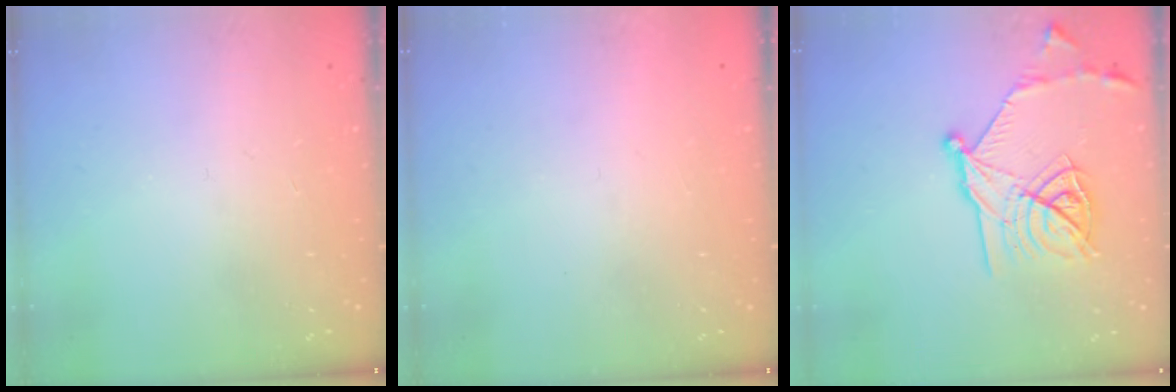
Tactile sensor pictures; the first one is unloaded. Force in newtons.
{"total": 1.5, "press": 1.5, "slide": 0.1}
{"total": 17.6, "press": 17.6, "slide": 0.9}